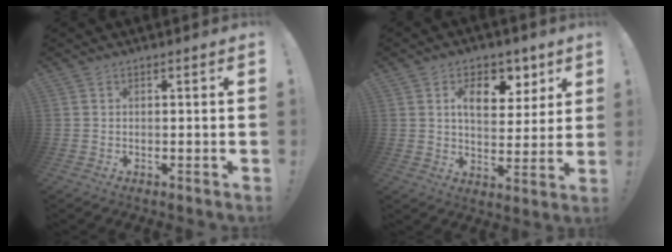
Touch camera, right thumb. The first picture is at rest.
{"total": 10.5, "force": [5.0, 6.7, 6.4], "torque": [-0.084, -0.023, 0.089]}